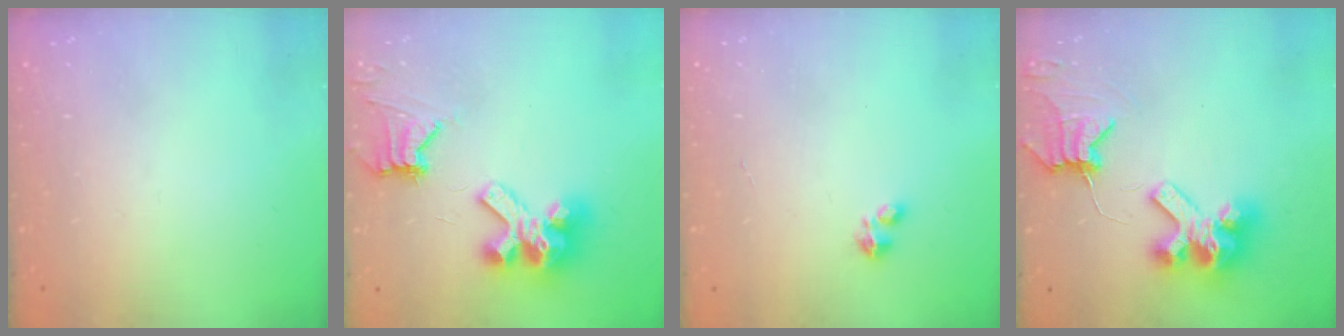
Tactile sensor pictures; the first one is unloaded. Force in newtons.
{"total": 11.8, "press": 11.7, "slide": 1.4}
{"total": 1.8, "press": 1.8, "slide": 0.4}
{"total": 10.6, "press": 10.5, "slide": 1.4}